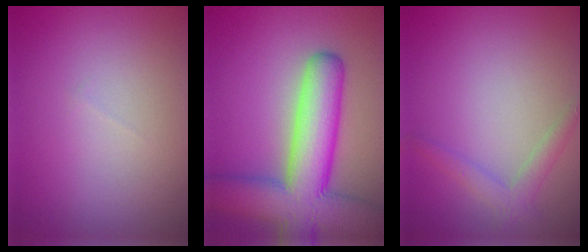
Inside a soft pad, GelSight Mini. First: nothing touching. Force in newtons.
{"total": 11.0, "press": 11.0, "slide": 0.6}
{"total": 1.9, "press": 1.9, "slide": 0.2}